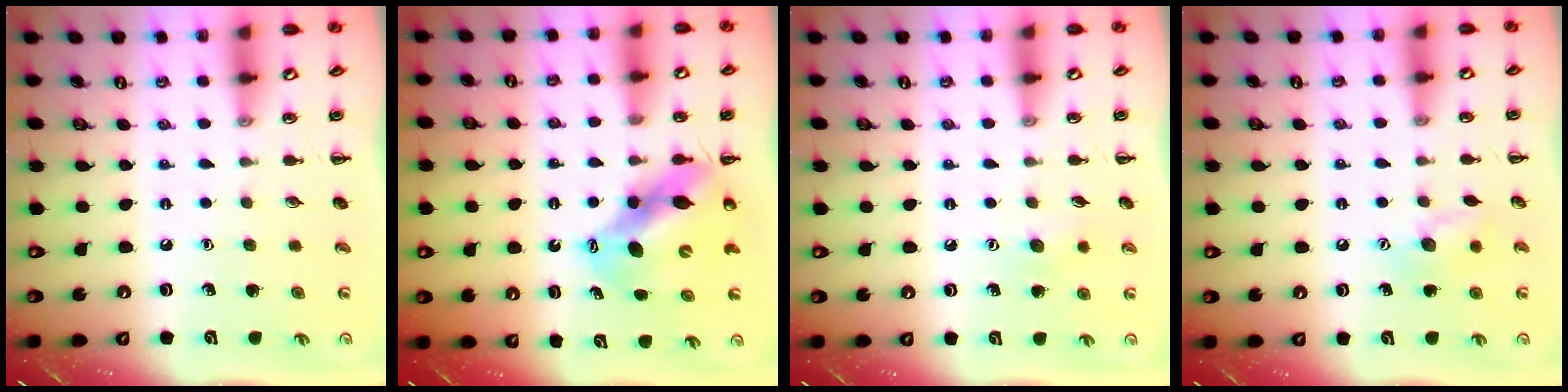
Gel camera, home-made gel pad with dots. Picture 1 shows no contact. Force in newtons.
{"total": 10.9, "press": 10.6, "slide": 2.7}
{"total": 6.4, "press": 6.2, "slide": 1.4}
{"total": 9.1, "press": 9.0, "slide": 1.5}